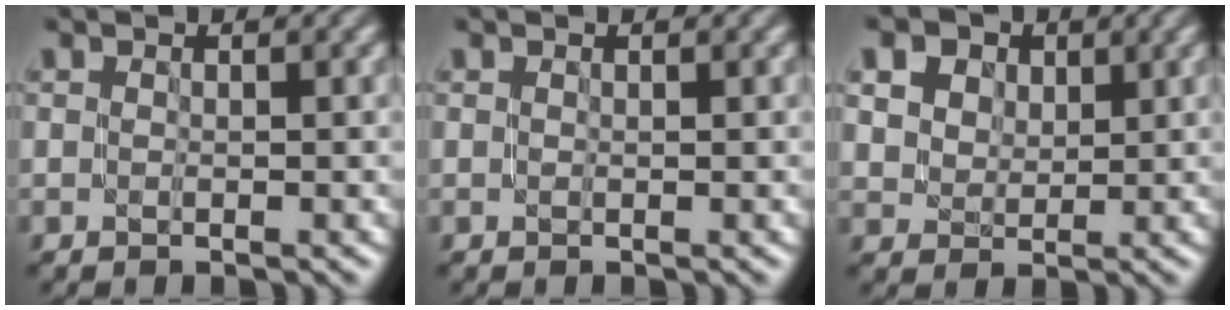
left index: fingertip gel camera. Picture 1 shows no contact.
{"total": 0.0}
{"total": 8.5, "force": [5.0, 5.7, 3.9], "torque": [-0.093, 0.022, 0.071]}